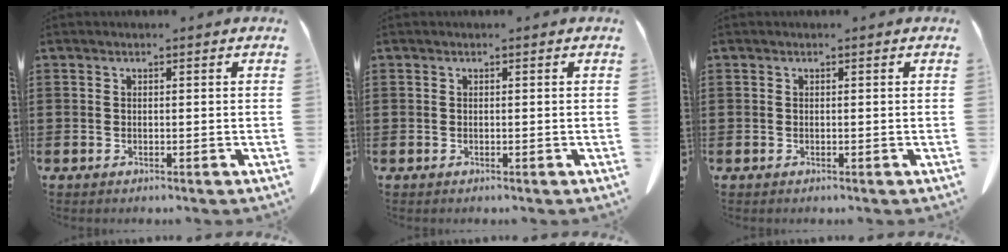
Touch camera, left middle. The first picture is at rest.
{"total": 0.0}
{"total": 0.0}